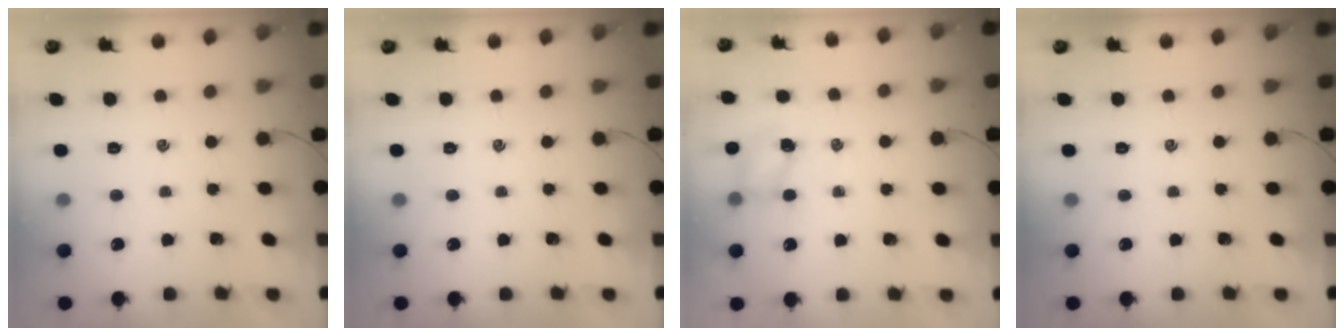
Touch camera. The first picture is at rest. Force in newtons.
{"total": 0.0}
{"total": 4.4, "press": 4.3, "slide": 0.8}
{"total": 0.0}